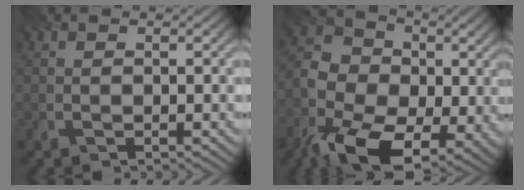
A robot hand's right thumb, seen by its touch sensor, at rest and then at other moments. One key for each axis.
{"total": 15.6, "fx": -5.0, "fy": 10.8, "fz": 10.0, "tx": -0.228, "ty": -0.034, "tz": -0.098}